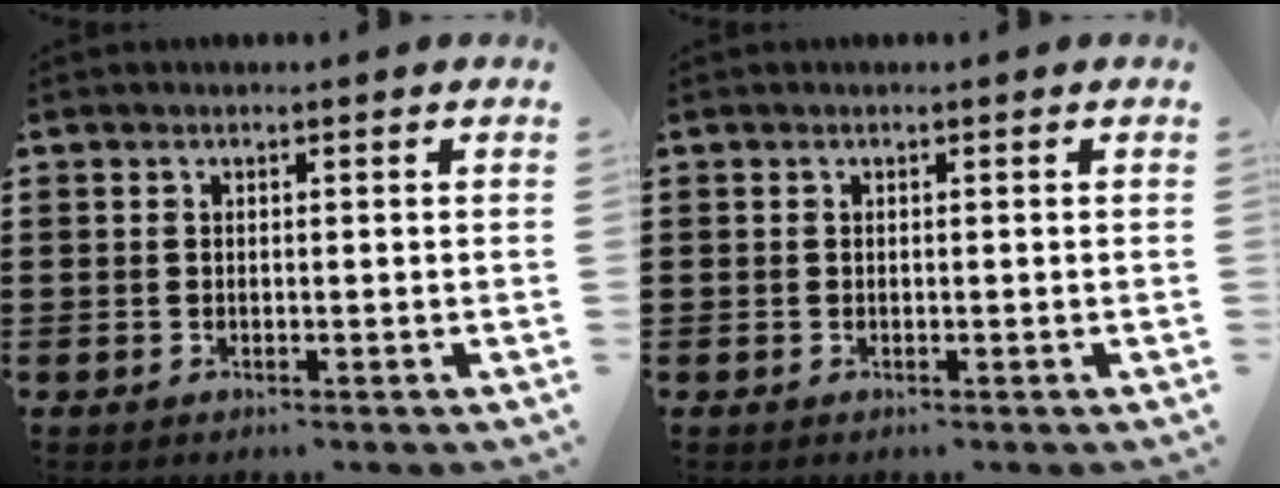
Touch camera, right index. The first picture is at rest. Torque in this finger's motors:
{"motor_torque": [-0.76, 1.38, -0.04, -0.01]}